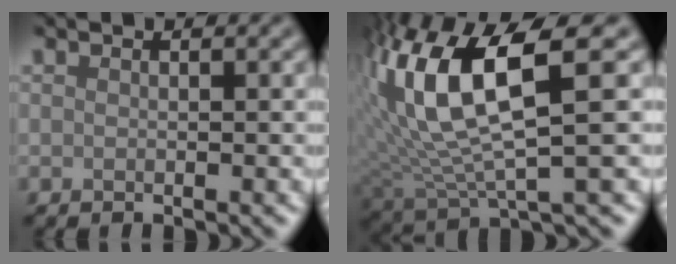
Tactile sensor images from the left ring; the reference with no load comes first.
{"total": 10.8, "force": [2.5, 3.4, 9.9], "torque": [-0.201, 0.006, 0.051]}